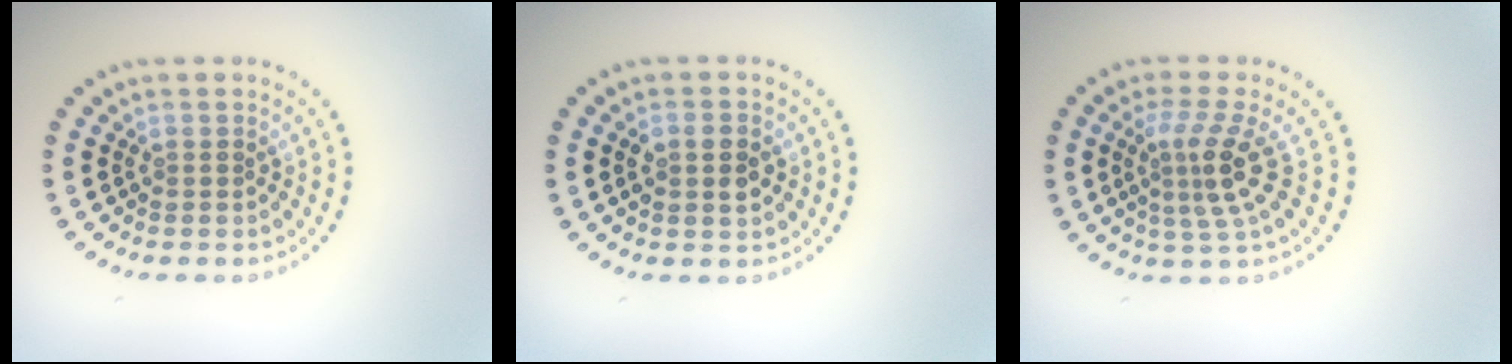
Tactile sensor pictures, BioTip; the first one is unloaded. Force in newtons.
{"total": 2.2, "press": 2.2, "slide": 0.2}
{"total": 3.6, "press": 2.6, "slide": 2.5}